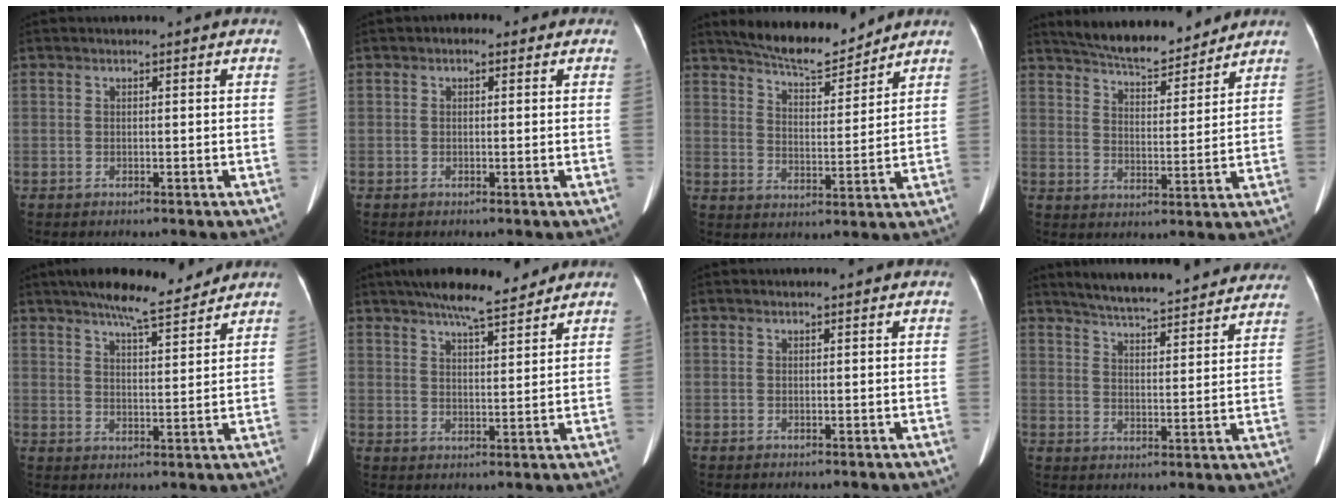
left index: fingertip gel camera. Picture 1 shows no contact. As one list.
[{"total": 1.4, "force": [0.4, 1.0, 0.8], "torque": [-0.012, 0.016, 0.000]}, {"total": 9.9, "force": [9.3, 1.3, 3.0], "torque": [-0.053, 0.000, 0.153]}, {"total": 11.8, "force": [11.0, 2.1, 3.9], "torque": [-0.064, 0.005, 0.173]}, {"total": 9.5, "force": [8.1, 1.3, 4.8], "torque": [-0.074, 0.013, 0.125]}, {"total": 9.7, "force": [8.0, 1.5, 5.2], "torque": [-0.080, 0.018, 0.124]}, {"total": 0.0}, {"total": 22.4, "force": [20.4, 3.3, 8.7], "torque": [-0.127, -0.004, 0.264]}]